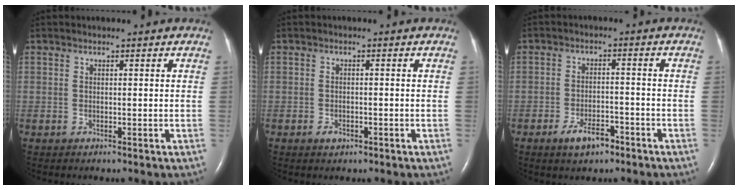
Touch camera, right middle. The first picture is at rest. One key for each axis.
{"total": 1.4, "fx": -0.8, "fy": 0.8, "fz": 0.8, "tx": -0.014, "ty": 0.001, "tz": -0.011}
{"total": 4.8, "fx": -3.2, "fy": 2.0, "fz": 3.0, "tx": -0.056, "ty": 0.002, "tz": -0.051}